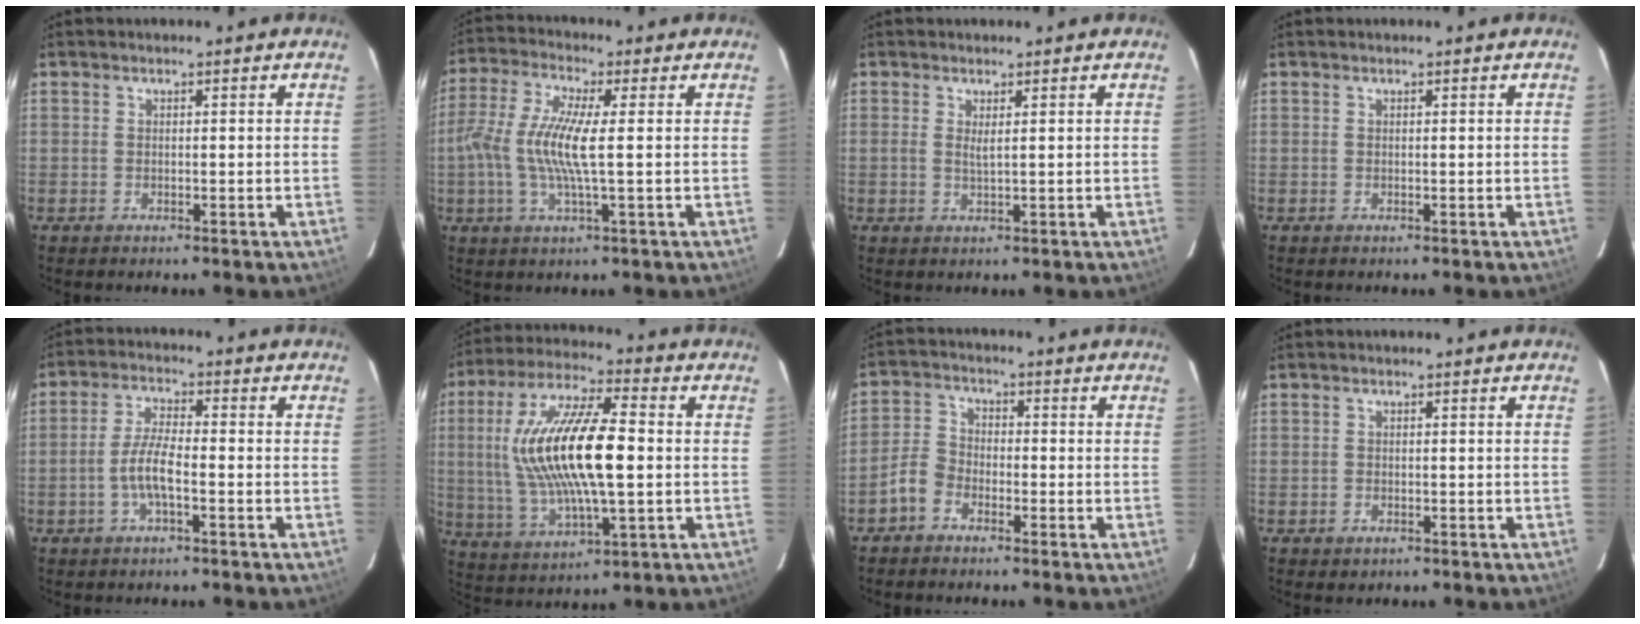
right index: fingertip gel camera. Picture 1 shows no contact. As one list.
[{"total": 10.3, "force": [-0.5, 1.2, 10.2], "torque": [-0.210, 0.001, -0.014]}, {"total": 1.4, "force": [0.4, 0.1, 1.4], "torque": [-0.026, -0.002, 0.007]}, {"total": 0.0}, {"total": 5.5, "force": [-2.0, 1.1, 5.0], "torque": [-0.107, 0.006, -0.041]}, {"total": 19.2, "force": [0.9, 5.8, 18.3], "torque": [-0.356, 0.008, 0.020]}, {"total": 4.6, "force": [-2.9, 2.9, 1.9], "torque": [-0.042, 0.017, -0.062]}, {"total": 1.3, "force": [-0.7, 1.0, 0.4], "torque": [-0.008, 0.000, -0.008]}]